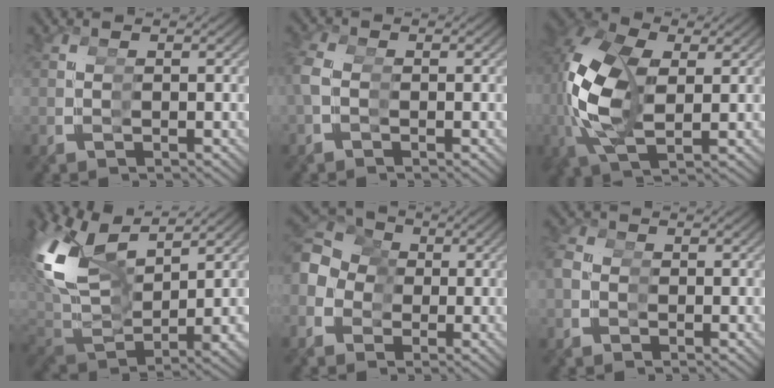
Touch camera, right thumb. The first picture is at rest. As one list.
[{"total": 1.9, "force": [-0.6, 1.7, 0.8], "torque": [-0.041, -0.011, -0.009]}, {"total": 11.7, "force": [-0.4, 7.8, 8.7], "torque": [-0.206, -0.042, 0.011]}, {"total": 9.2, "force": [2.0, 5.6, 7.0], "torque": [-0.162, -0.027, 0.052]}, {"total": 10.0, "force": [1.9, 8.4, 5.1], "torque": [-0.079, 0.001, 0.017]}, {"total": 2.4, "force": [-0.7, 2.3, 0.3], "torque": [-0.019, -0.020, -0.012]}]